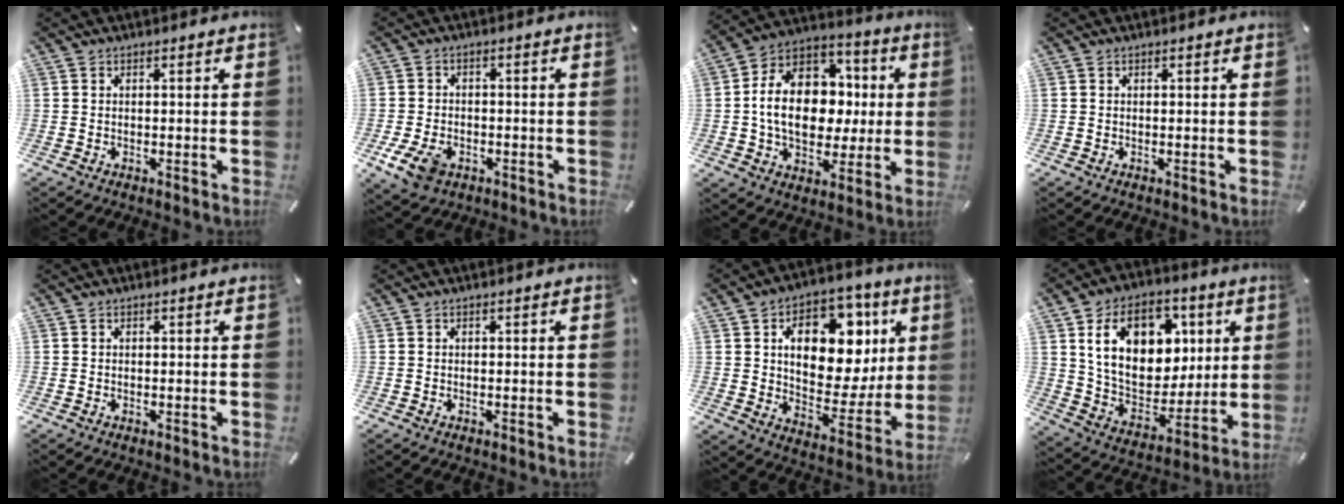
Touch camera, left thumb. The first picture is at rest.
{"total": 7.2, "force": [-2.9, 5.0, 4.2], "torque": [-0.096, 0.003, -0.057]}
{"total": 17.4, "force": [-0.4, 13.6, 10.8], "torque": [-0.211, 0.009, -0.002]}
{"total": 0.0}
{"total": 0.0}
{"total": 0.0}
{"total": 19.0, "force": [7.2, 12.3, 12.6], "torque": [-0.167, -0.039, 0.122]}
{"total": 19.8, "force": [6.9, 14.5, 11.6], "torque": [-0.190, -0.018, 0.126]}